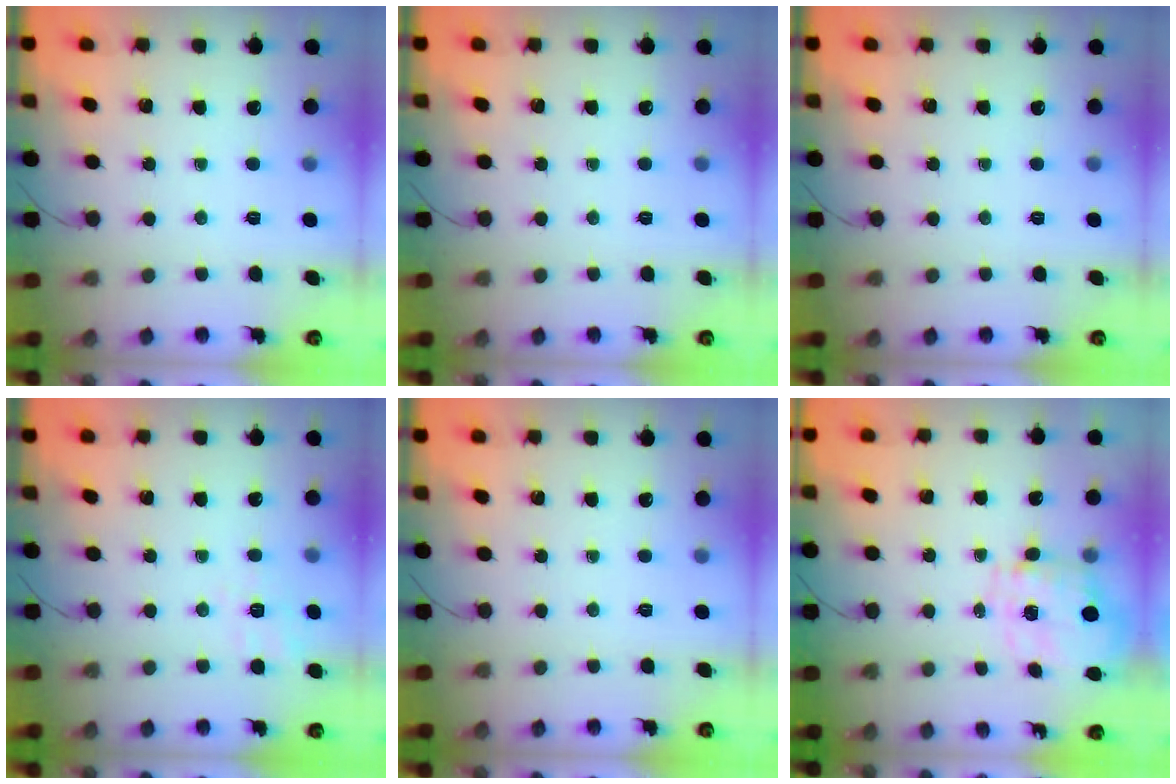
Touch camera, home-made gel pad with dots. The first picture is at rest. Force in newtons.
{"total": 0.0}
{"total": 0.0}
{"total": 2.4, "press": 1.0, "slide": 2.2}
{"total": 0.0}
{"total": 2.9, "press": 2.7, "slide": 1.1}